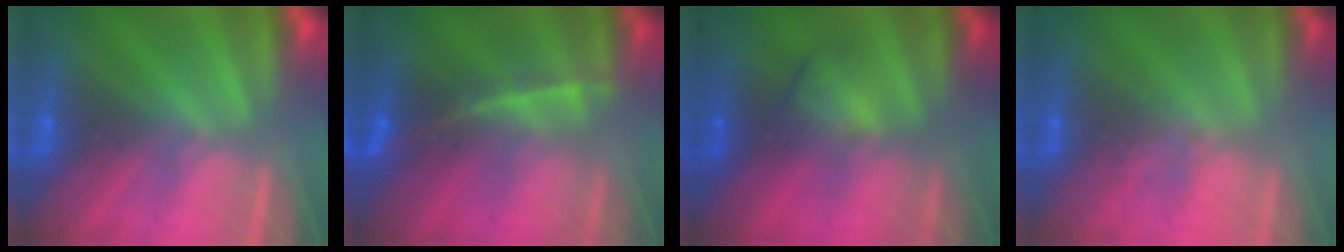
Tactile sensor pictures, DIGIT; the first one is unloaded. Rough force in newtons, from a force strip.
{"total": 2.4}
{"total": 2.0}
{"total": 2.4}